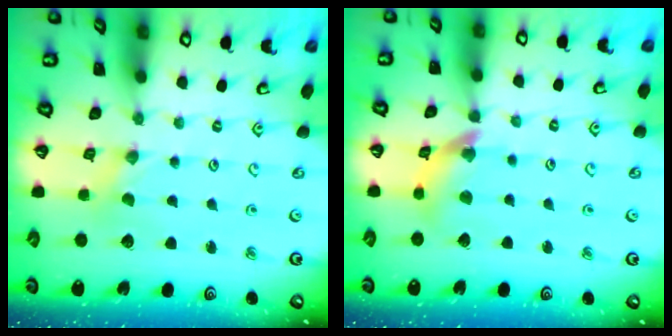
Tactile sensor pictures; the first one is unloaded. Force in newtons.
{"total": 10.8, "press": 10.7, "slide": 1.3}